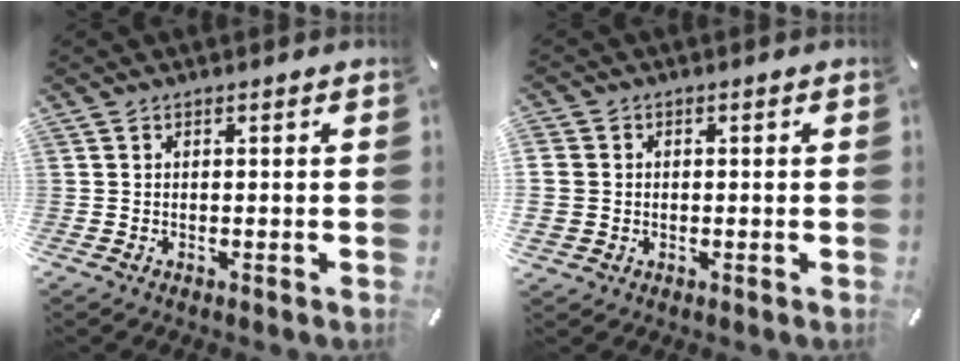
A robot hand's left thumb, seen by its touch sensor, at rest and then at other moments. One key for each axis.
{"total": 4.2, "fx": 0.1, "fy": 4.1, "fz": 1.1, "tx": -0.022, "ty": 0.004, "tz": 0.002}